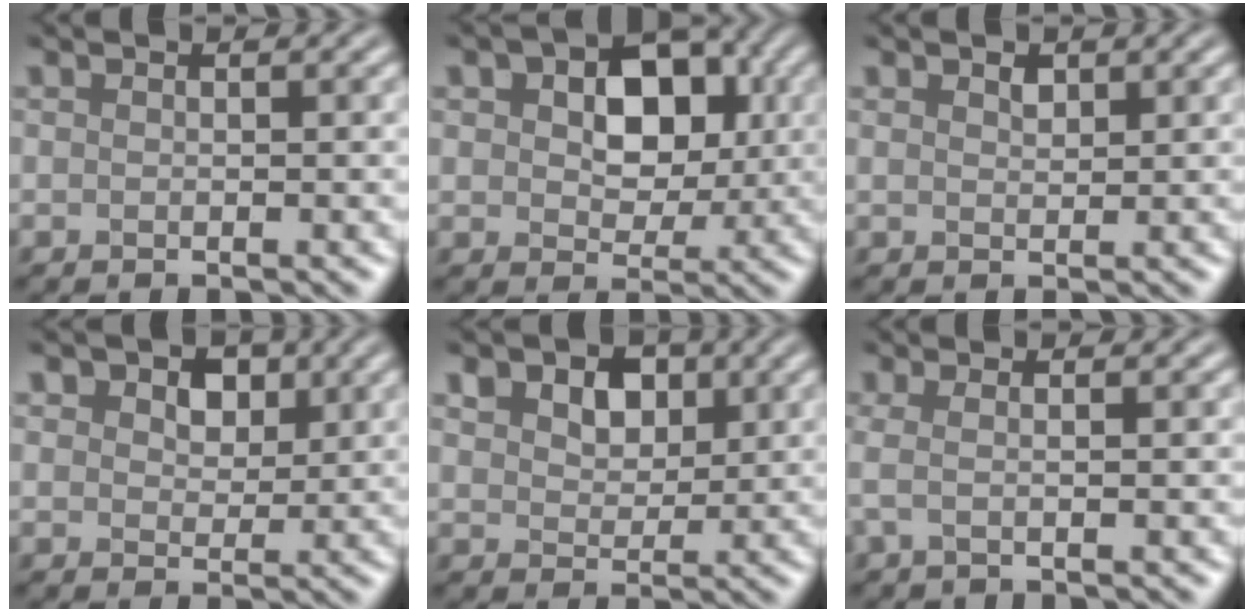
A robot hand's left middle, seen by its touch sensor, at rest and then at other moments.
{"total": 6.8, "force": [1.9, 4.5, 4.7], "torque": [-0.076, 0.020, 0.041]}
{"total": 1.2, "force": [0.5, -0.5, -0.9], "torque": [-0.005, 0.009, 0.028]}
{"total": 3.5, "force": [2.5, 2.1, 1.1], "torque": [-0.044, 0.023, 0.041]}
{"total": 3.8, "force": [2.6, 2.4, 1.3], "torque": [-0.048, 0.025, 0.048]}
{"total": 0.9, "force": [-0.1, 0.0, 0.9], "torque": [-0.026, 0.000, -0.002]}